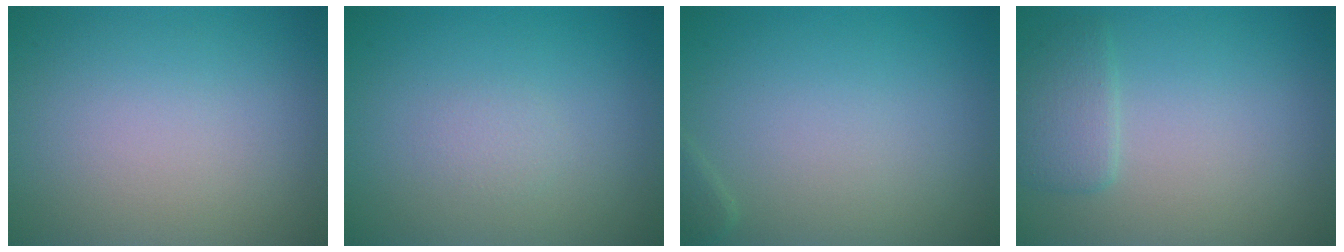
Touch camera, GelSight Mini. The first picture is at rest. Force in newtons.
{"total": 0.8, "press": 0.8, "slide": 0.1}
{"total": 0.7, "press": 0.7, "slide": 0.0}
{"total": 2.0, "press": 2.0, "slide": 0.3}